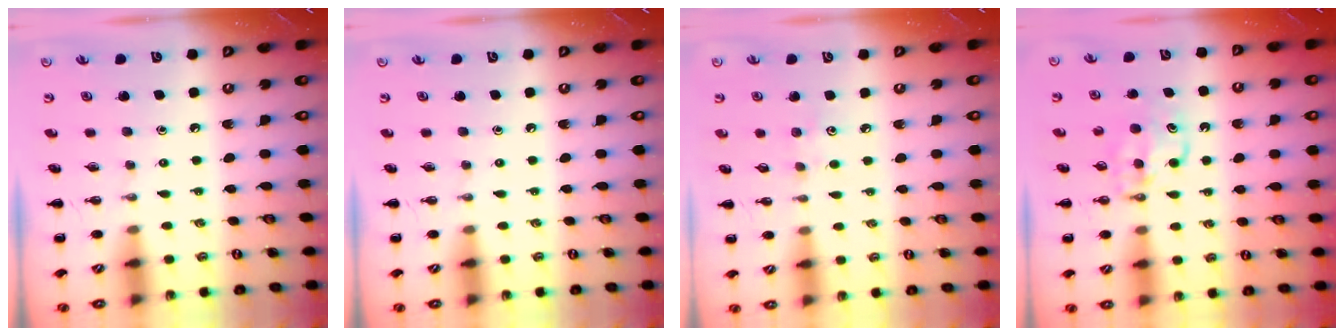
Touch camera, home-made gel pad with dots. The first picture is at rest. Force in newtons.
{"total": 0.0}
{"total": 2.8, "press": 2.7, "slide": 0.7}
{"total": 6.1, "press": 6.0, "slide": 0.6}